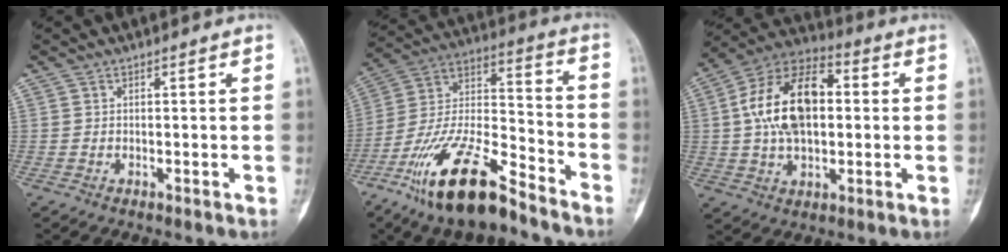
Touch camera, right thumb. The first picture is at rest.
{"total": 20.7, "force": [-13.9, 6.7, 13.8], "torque": [-0.275, 0.068, -0.255]}
{"total": 17.8, "force": [1.8, 10.6, 14.2], "torque": [-0.233, 0.024, 0.025]}